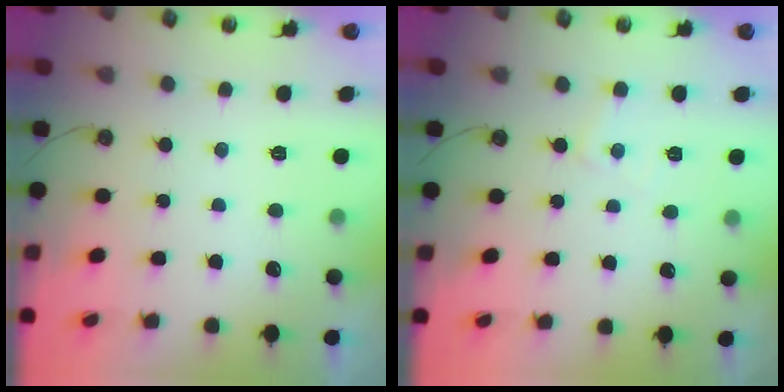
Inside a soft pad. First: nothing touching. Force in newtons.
{"total": 3.9, "press": 3.8, "slide": 0.6}